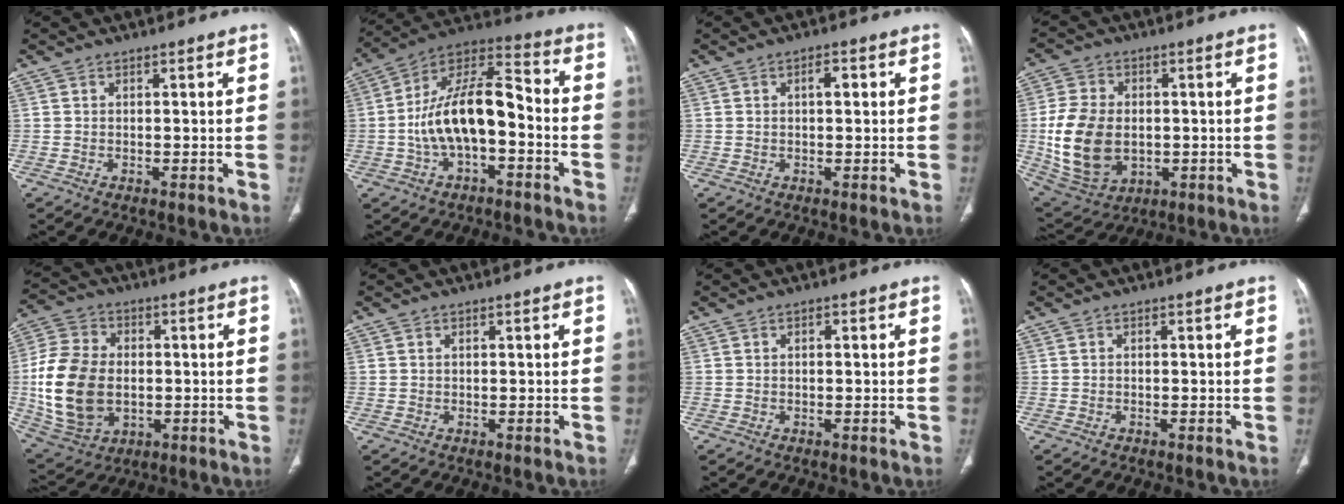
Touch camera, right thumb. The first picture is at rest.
{"total": 16.3, "force": [-3.0, 7.8, 14.1], "torque": [-0.249, 0.053, -0.057]}
{"total": 2.5, "force": [0.6, 1.2, 2.1], "torque": [-0.032, 0.005, 0.007]}
{"total": 16.1, "force": [-1.0, 11.4, 11.3], "torque": [-0.206, -0.003, 0.003]}
{"total": 18.6, "force": [-1.1, 13.1, 13.1], "torque": [-0.248, 0.003, -0.005]}
{"total": 0.5, "force": [0.2, 0.3, 0.3], "torque": [-0.007, 0.002, 0.005]}
{"total": 1.0, "force": [0.2, 0.5, 0.9], "torque": [-0.019, 0.005, 0.003]}
{"total": 0.0}